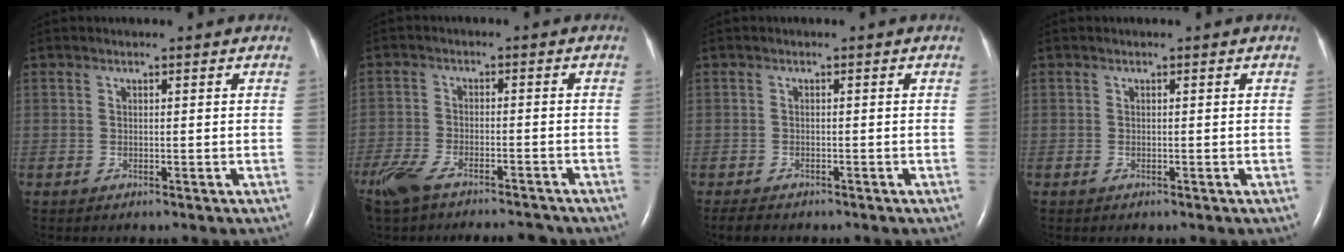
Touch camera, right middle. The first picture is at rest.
{"total": 11.8, "force": [-9.7, 3.5, 5.8], "torque": [-0.118, -0.008, -0.155]}
{"total": 2.6, "force": [-2.2, 0.9, 1.1], "torque": [-0.025, -0.006, -0.028]}
{"total": 0.0}